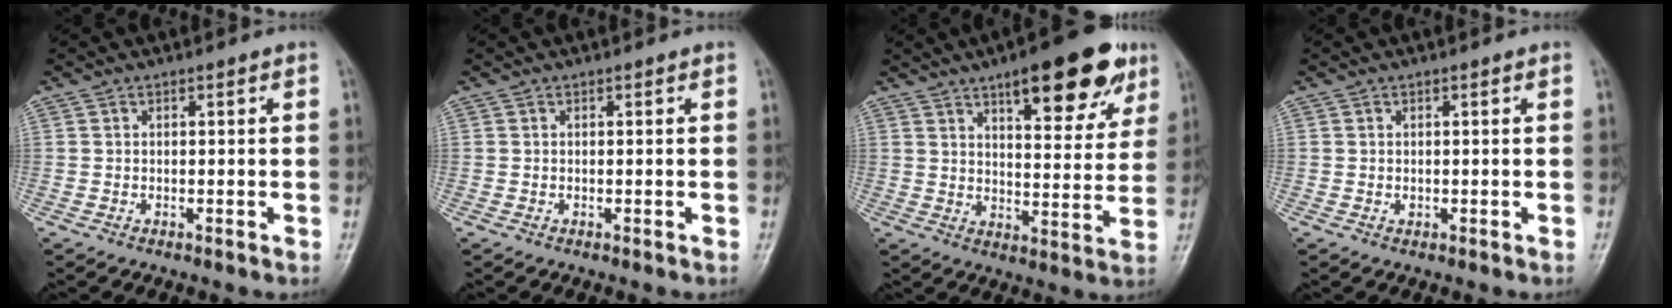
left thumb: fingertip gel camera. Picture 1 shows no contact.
{"total": 0.0}
{"total": 17.4, "force": [10.1, 6.2, 12.7], "torque": [-0.131, -0.037, 0.141]}
{"total": 0.7, "force": [0.1, 0.4, 0.6], "torque": [-0.005, 0.000, 0.005]}